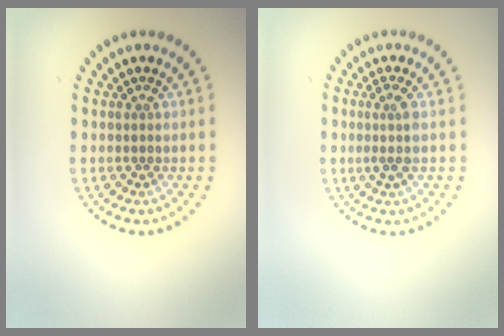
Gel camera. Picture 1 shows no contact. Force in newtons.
{"total": 1.9, "press": 1.6, "slide": 1.0}